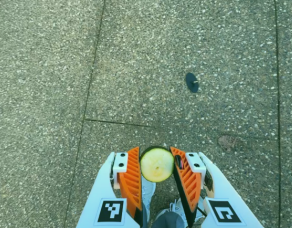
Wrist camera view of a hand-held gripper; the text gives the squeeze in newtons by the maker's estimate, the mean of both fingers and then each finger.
{"total": 10.4, "left": 10.3, "right": 10.5}